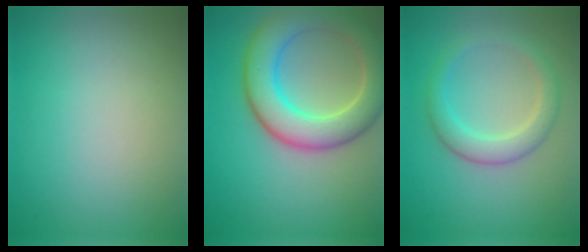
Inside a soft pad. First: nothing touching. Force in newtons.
{"total": 7.7, "press": 7.7, "slide": 0.9}
{"total": 3.1, "press": 3.1, "slide": 0.2}